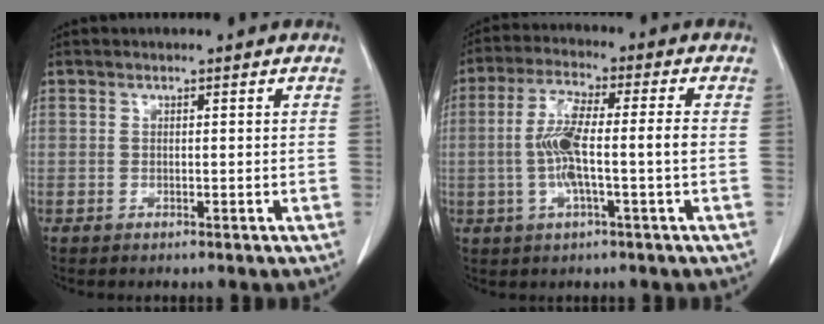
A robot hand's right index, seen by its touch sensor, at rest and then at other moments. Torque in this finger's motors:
{"motor_torque": [1.32, -0.26, 0.77, 0.21]}